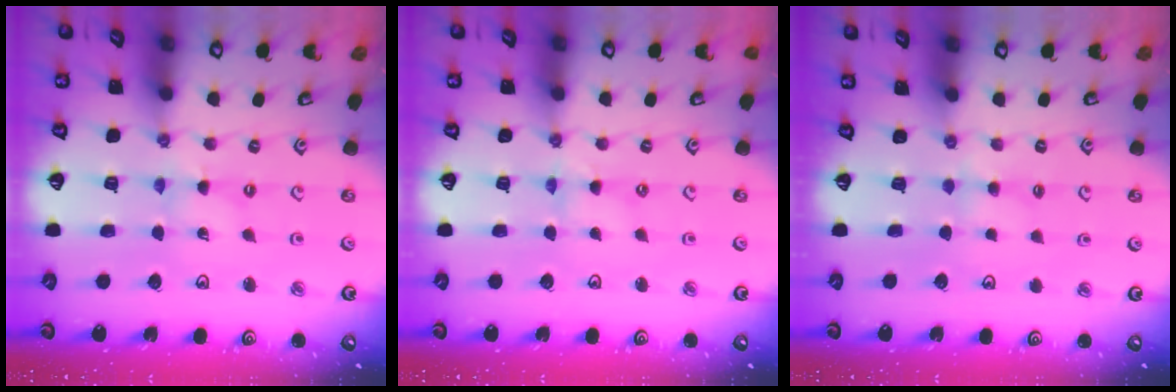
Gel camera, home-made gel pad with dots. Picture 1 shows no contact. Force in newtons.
{"total": 1.0, "press": 1.0, "slide": 0.2}
{"total": 2.7, "press": 2.7, "slide": 0.5}